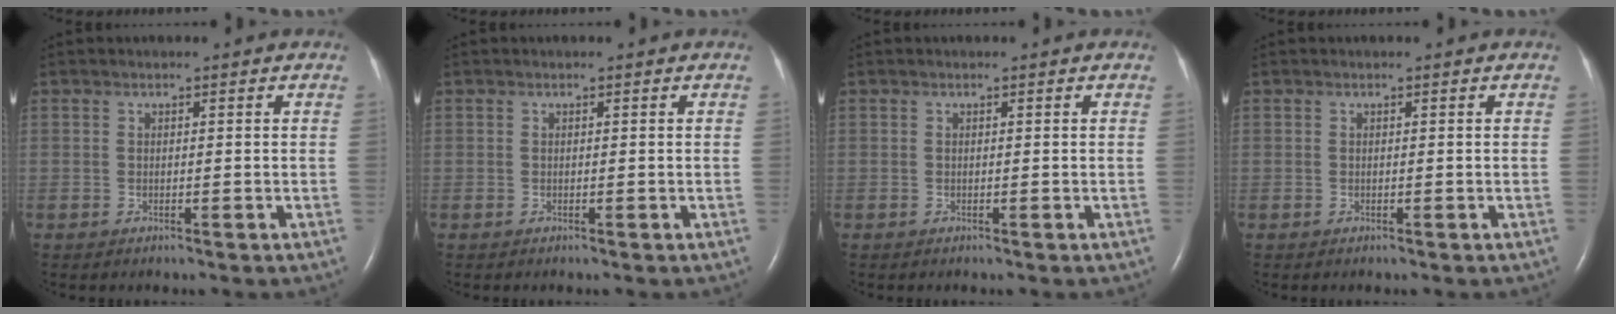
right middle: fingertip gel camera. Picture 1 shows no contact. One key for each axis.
{"total": 0.0}
{"total": 0.0}
{"total": 0.0}